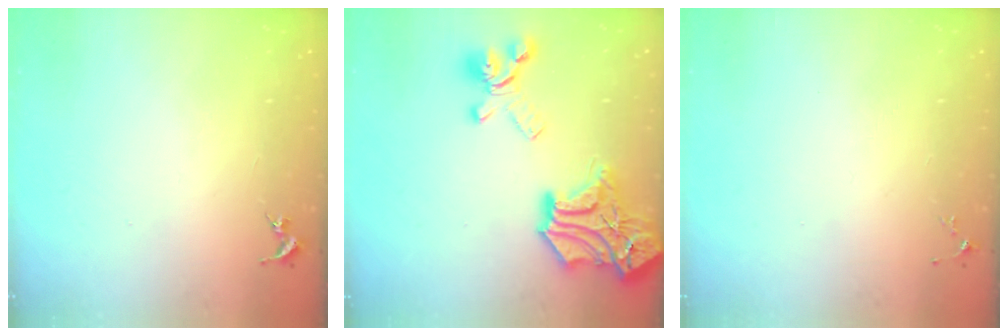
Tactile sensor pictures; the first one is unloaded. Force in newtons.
{"total": 24.6, "press": 24.6, "slide": 0.7}
{"total": 3.5, "press": 3.5, "slide": 0.5}